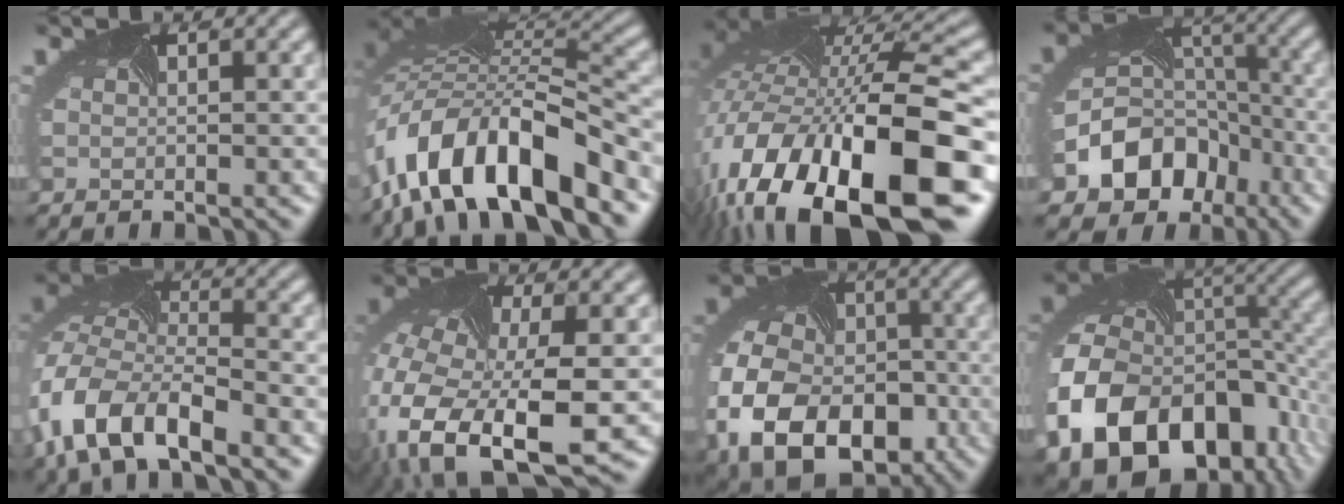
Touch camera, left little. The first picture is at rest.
{"total": 12.8, "force": [-6.3, 5.3, 9.7], "torque": [-0.183, 0.013, -0.113]}
{"total": 18.2, "force": [-6.8, 8.4, 14.6], "torque": [-0.271, -0.036, -0.093]}
{"total": 10.3, "force": [-4.9, 8.2, 3.6], "torque": [-0.090, 0.007, -0.094]}
{"total": 10.5, "force": [-5.6, 5.4, 6.9], "torque": [-0.161, -0.013, -0.107]}
{"total": 14.7, "force": [-5.5, 8.2, 10.9], "torque": [-0.274, -0.044, -0.071]}
{"total": 14.9, "force": [-6.4, 10.4, 8.5], "torque": [-0.194, -0.045, -0.102]}
{"total": 17.5, "force": [-6.1, 12.6, 10.5], "torque": [-0.248, -0.032, -0.088]}